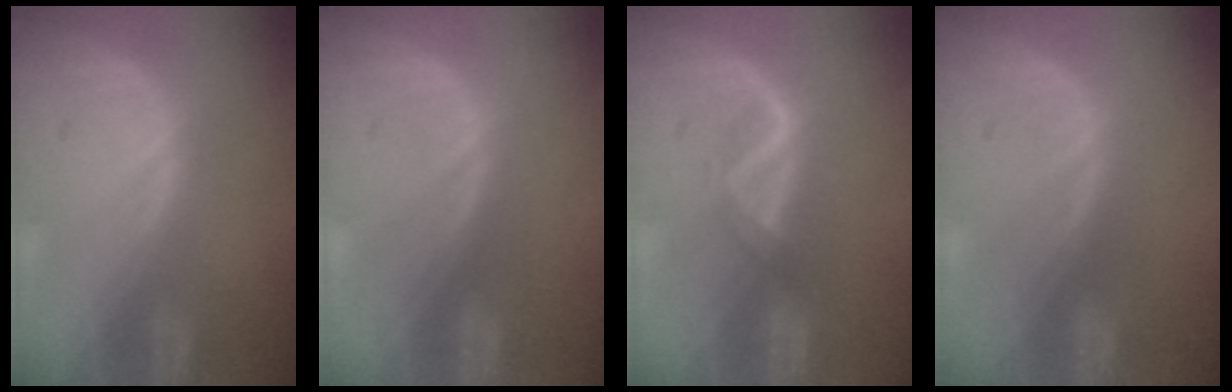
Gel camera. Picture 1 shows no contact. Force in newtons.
{"total": 0.0}
{"total": 2.1, "press": 2.0, "slide": 0.6}
{"total": 0.0}